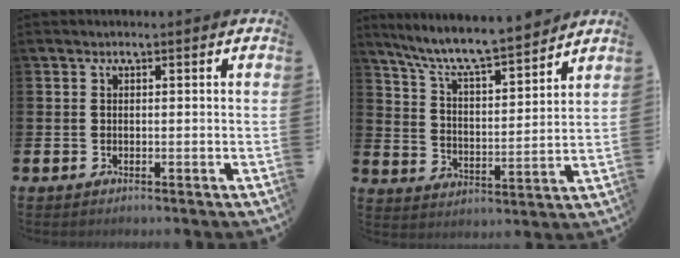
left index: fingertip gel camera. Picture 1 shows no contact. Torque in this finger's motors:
{"motor_torque": [0.15, -0.26, 0.73, 0.21]}